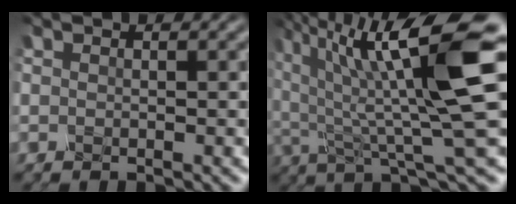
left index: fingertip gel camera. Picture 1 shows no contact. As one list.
[{"total": 12.6, "force": [4.6, 2.1, 11.5], "torque": [-0.189, 0.010, 0.083]}]